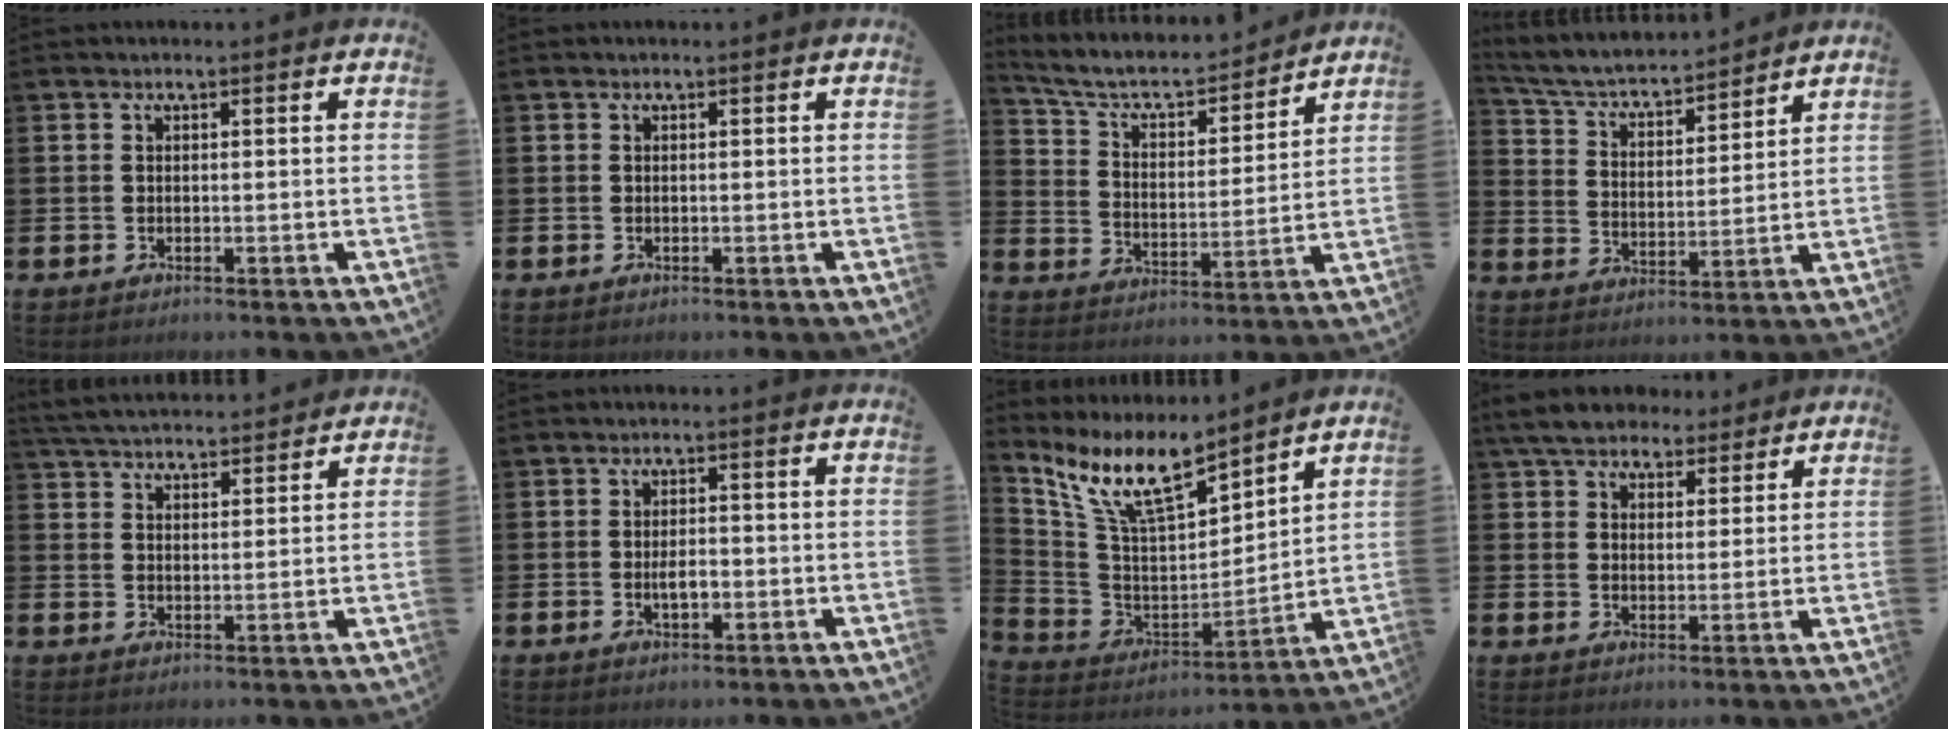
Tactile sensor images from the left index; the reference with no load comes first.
{"total": 0.0}
{"total": 6.9, "force": [6.2, 2.0, 2.2], "torque": [-0.083, -0.045, 0.105]}
{"total": 5.4, "force": [5.0, 1.2, 1.6], "torque": [-0.064, -0.039, 0.081]}
{"total": 4.7, "force": [4.7, 0.5, 0.2], "torque": [-0.030, -0.024, 0.085]}
{"total": 2.4, "force": [-0.5, 1.1, 2.1], "torque": [-0.030, -0.002, -0.012]}
{"total": 10.5, "force": [8.7, 2.8, 5.2], "torque": [-0.145, -0.051, 0.155]}
{"total": 6.0, "force": [5.3, 2.4, 1.2], "torque": [-0.047, -0.016, 0.099]}